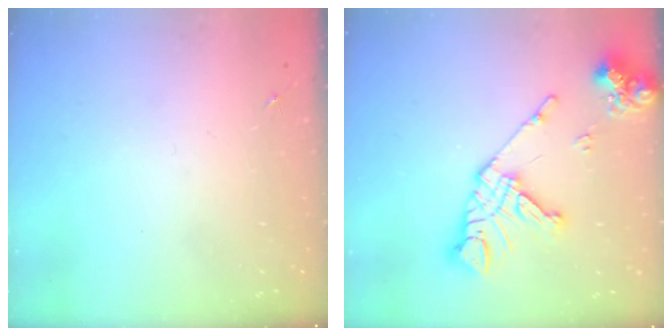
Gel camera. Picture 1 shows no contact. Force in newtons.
{"total": 16.6, "press": 16.5, "slide": 2.0}